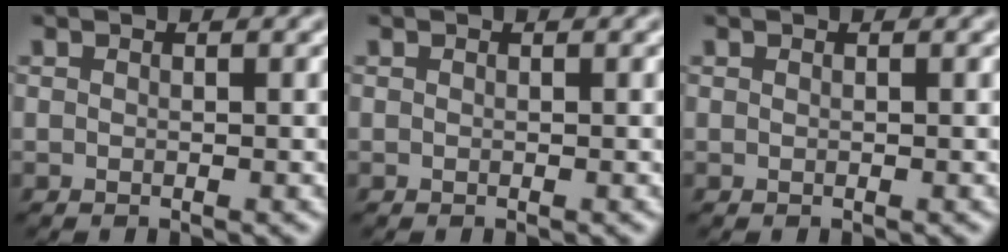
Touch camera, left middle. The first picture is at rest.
{"total": 0.0}
{"total": 0.0}